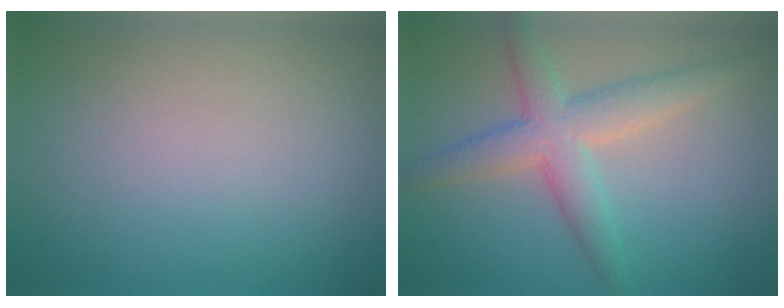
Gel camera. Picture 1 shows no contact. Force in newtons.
{"total": 4.7, "press": 4.7, "slide": 0.1}